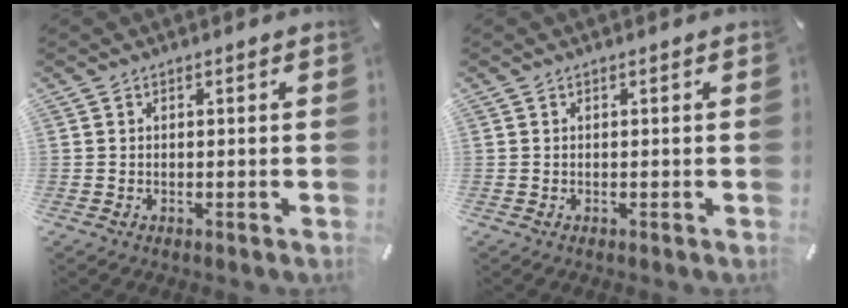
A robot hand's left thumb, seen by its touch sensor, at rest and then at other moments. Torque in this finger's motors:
{"motor_torque": [-0.01, -0.01, 0.00, 0.00, 0.00]}